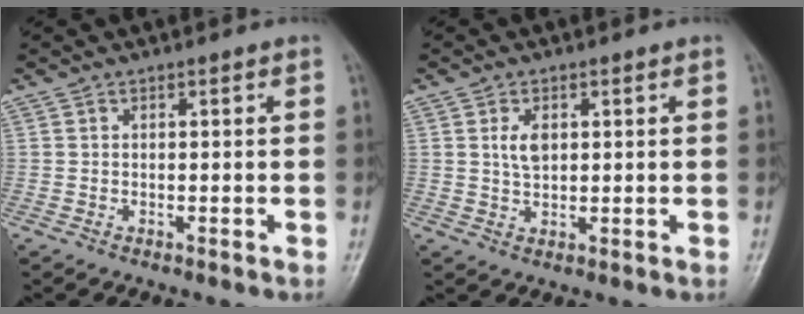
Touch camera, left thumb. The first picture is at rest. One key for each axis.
{"total": 3.6, "fx": 1.0, "fy": 2.1, "fz": 2.7, "tx": -0.043, "ty": -0.004, "tz": 0.021}